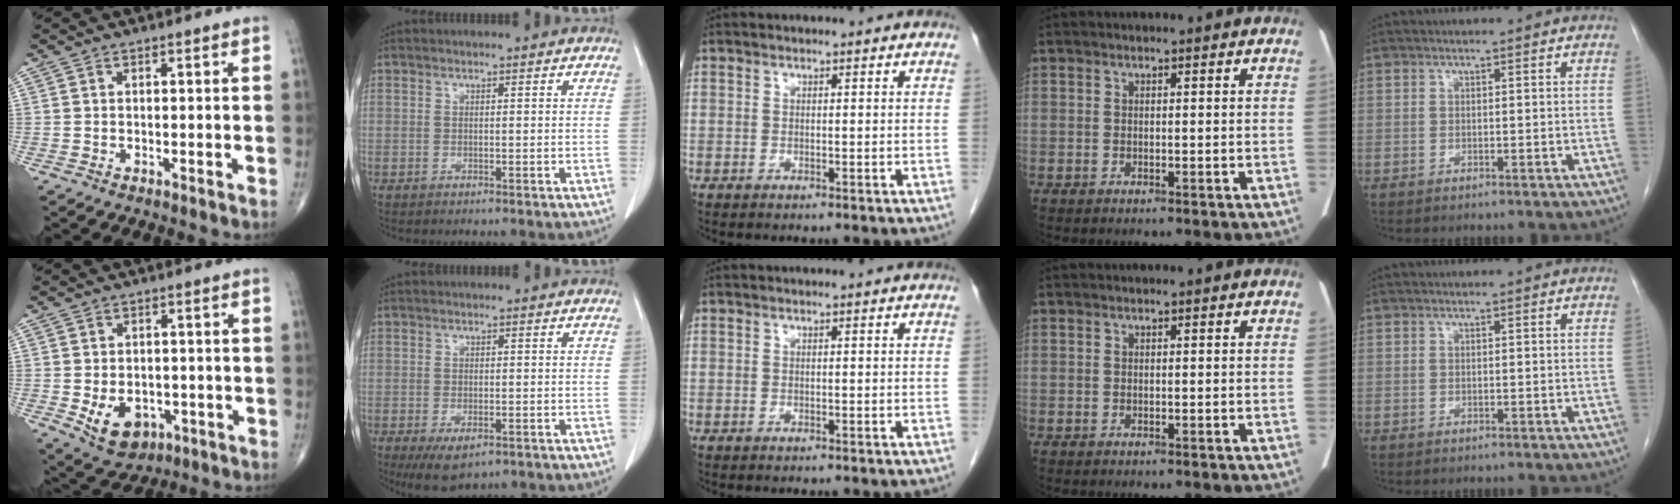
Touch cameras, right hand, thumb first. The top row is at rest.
{"thumb": {"total": 8.5, "force": [-2.6, 6.2, 5.2], "torque": [-0.064, 0.010, -0.026]}, "index": {"total": 5.4, "force": [-3.1, 2.4, 3.7], "torque": [-0.062, -0.010, -0.043]}}